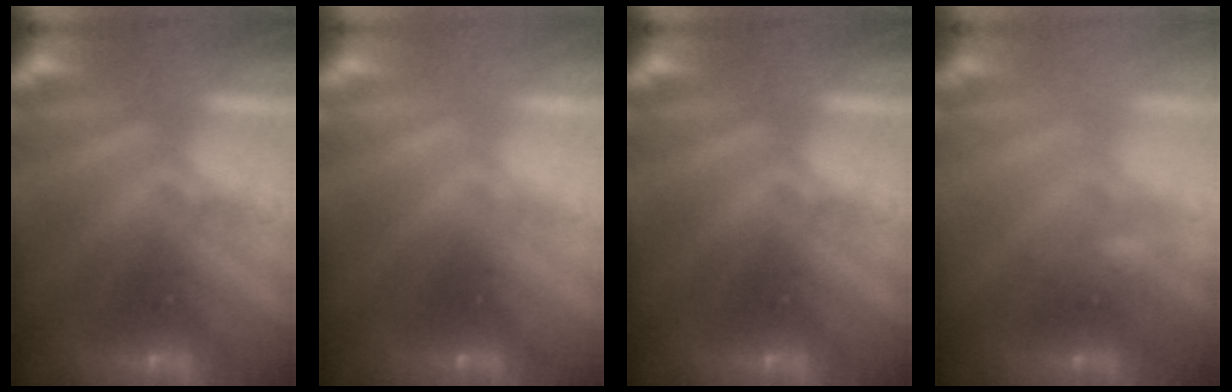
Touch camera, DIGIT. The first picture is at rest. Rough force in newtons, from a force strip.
{"total": 2.9}
{"total": 0.0}
{"total": 2.2}